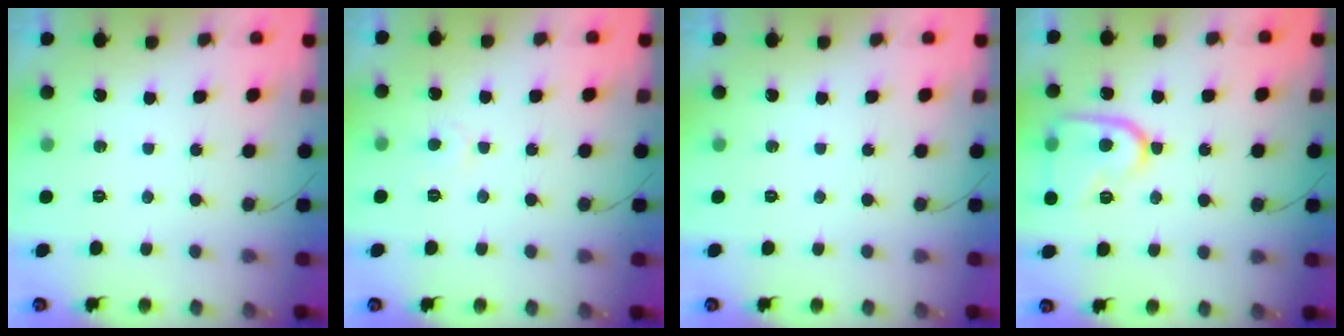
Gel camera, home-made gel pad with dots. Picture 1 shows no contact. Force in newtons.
{"total": 3.5, "press": 3.5, "slide": 0.4}
{"total": 0.0}
{"total": 14.2, "press": 14.1, "slide": 1.4}